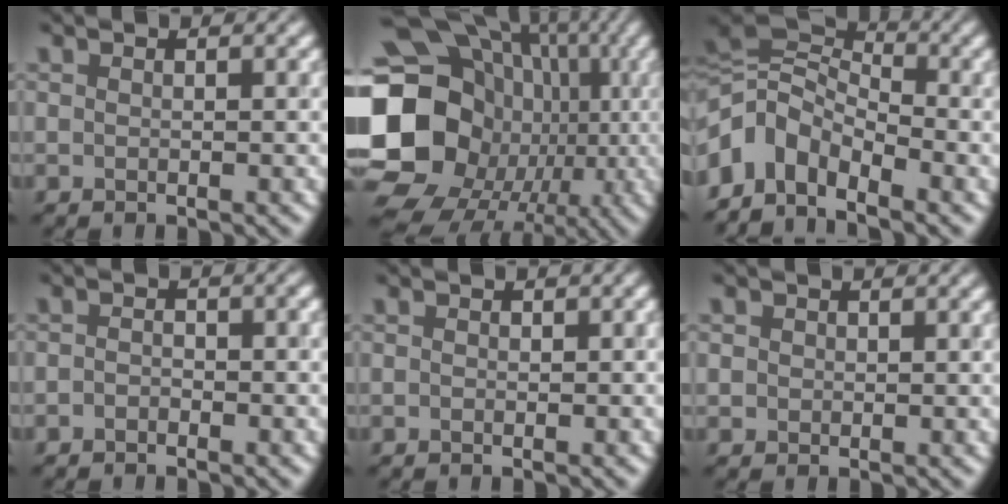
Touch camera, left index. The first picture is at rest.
{"total": 22.0, "force": [-2.9, 19.2, 10.4], "torque": [-0.203, 0.013, -0.088]}
{"total": 6.7, "force": [-3.3, 4.1, 4.1], "torque": [-0.070, 0.011, -0.083]}
{"total": 1.7, "force": [-1.2, 0.9, 0.9], "torque": [-0.016, -0.001, -0.023]}
{"total": 0.9, "force": [-0.3, 0.6, 0.5], "torque": [-0.006, -0.005, -0.007]}
{"total": 1.1, "force": [0.1, 1.0, 0.3], "torque": [0.005, 0.002, -0.003]}